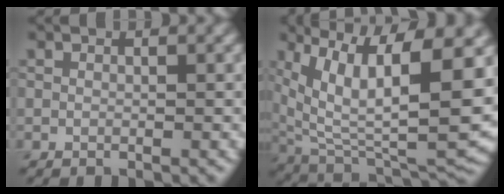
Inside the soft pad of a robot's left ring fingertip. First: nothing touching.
{"total": 13.6, "force": [4.3, 5.4, 11.8], "torque": [-0.210, -0.007, 0.083]}